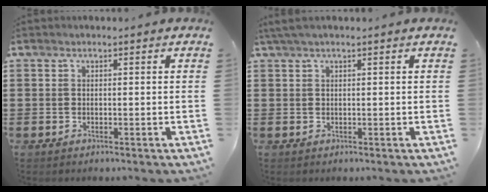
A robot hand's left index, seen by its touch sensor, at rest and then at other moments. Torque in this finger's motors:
{"motor_torque": [0.39, -0.30, 0.29, 0.04]}